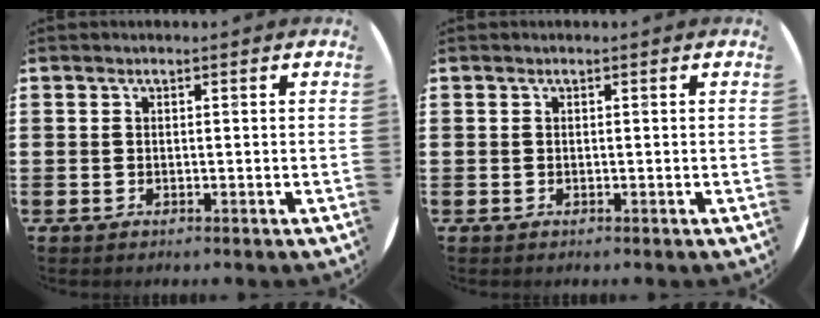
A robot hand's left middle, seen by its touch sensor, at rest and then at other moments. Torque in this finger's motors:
{"motor_torque": [-0.01, 0.01, 0.00, -0.01]}